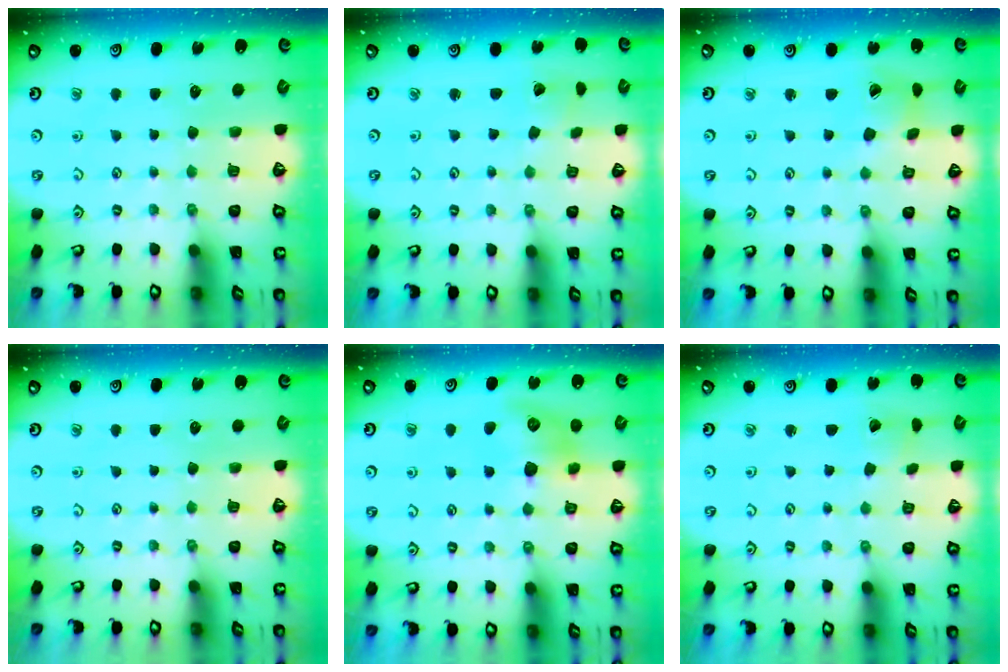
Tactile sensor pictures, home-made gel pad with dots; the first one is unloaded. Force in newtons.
{"total": 2.7, "press": 2.7, "slide": 0.0}
{"total": 5.1, "press": 5.1, "slide": 0.7}
{"total": 0.0}
{"total": 11.8, "press": 11.8, "slide": 0.9}
{"total": 2.6, "press": 2.6, "slide": 0.3}